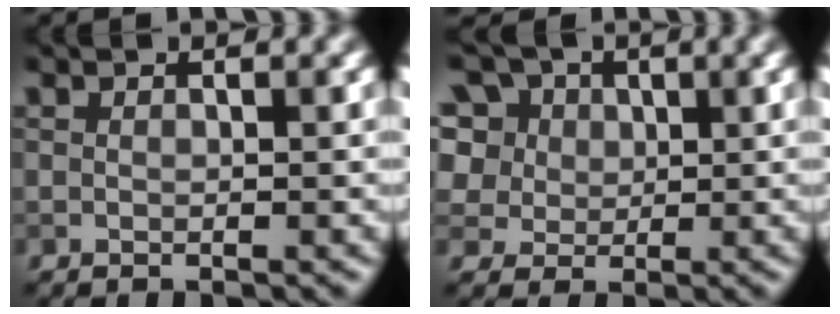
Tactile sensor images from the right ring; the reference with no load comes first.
{"total": 13.8, "force": [6.9, 9.9, 6.8], "torque": [-0.160, 0.049, 0.102]}